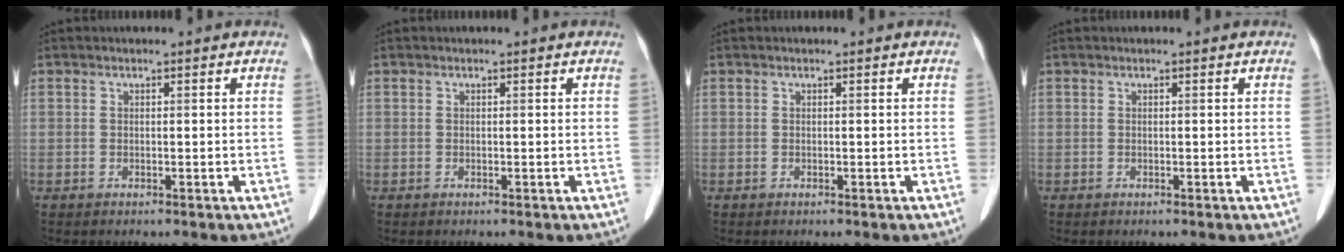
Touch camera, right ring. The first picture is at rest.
{"total": 0.0}
{"total": 0.0}
{"total": 0.0}